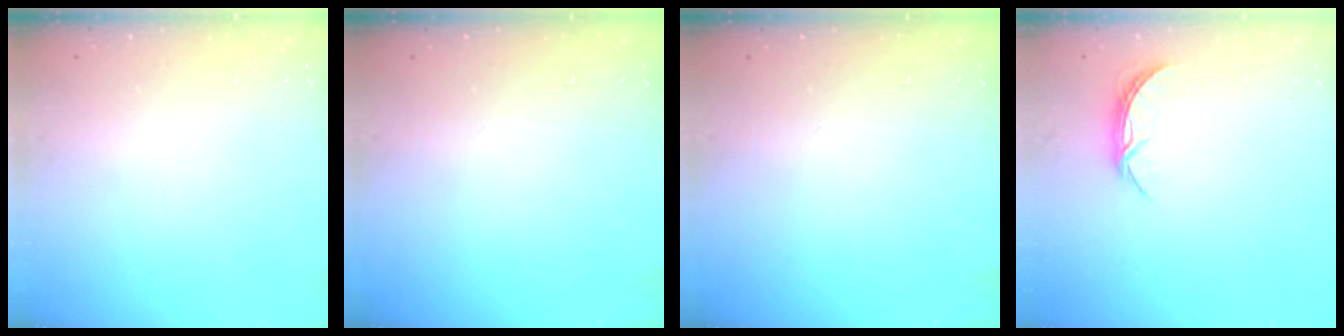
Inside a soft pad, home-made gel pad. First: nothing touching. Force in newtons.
{"total": 0.0}
{"total": 0.0}
{"total": 5.6, "press": 5.6, "slide": 0.5}